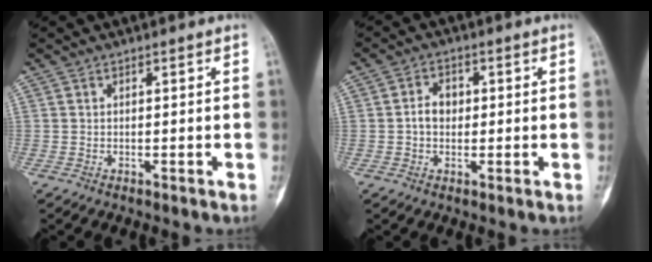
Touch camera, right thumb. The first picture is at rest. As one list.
[{"total": 4.0, "force": [0.0, 3.1, 2.6], "torque": [-0.035, 0.012, -0.005]}]